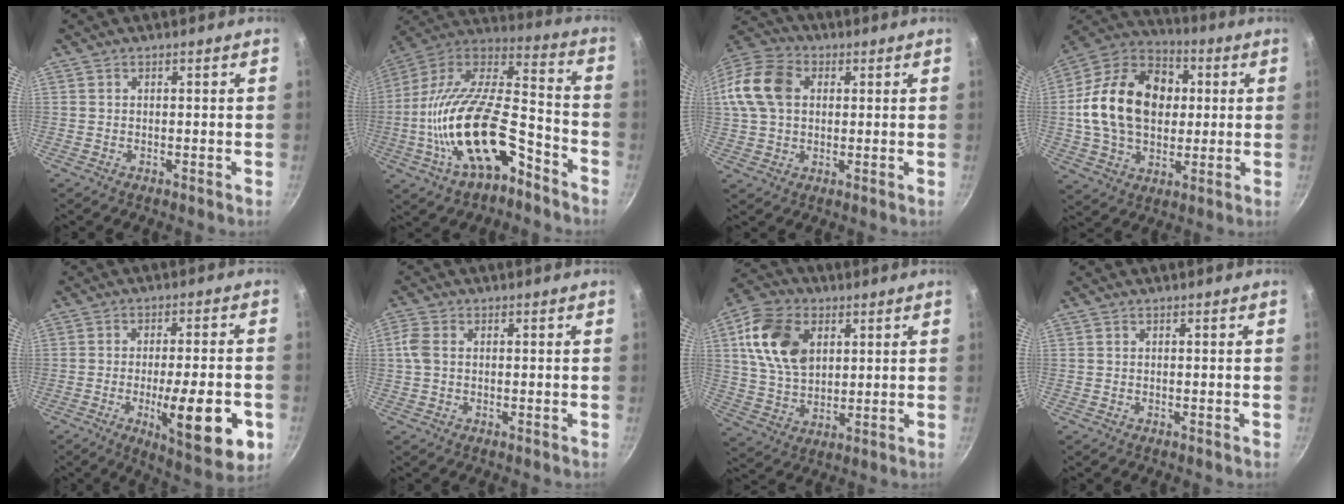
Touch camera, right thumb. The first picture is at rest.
{"total": 24.0, "force": [-9.6, 10.9, 19.1], "torque": [-0.327, 0.065, -0.180]}
{"total": 13.6, "force": [2.4, 10.0, 8.9], "torque": [-0.169, 0.023, 0.029]}
{"total": 21.9, "force": [2.2, 15.9, 14.9], "torque": [-0.229, 0.025, 0.028]}
{"total": 16.3, "force": [-4.9, 4.5, 14.9], "torque": [-0.192, 0.005, -0.065]}
{"total": 3.4, "force": [0.2, 2.4, 2.5], "torque": [-0.059, 0.007, -0.001]}
{"total": 14.4, "force": [4.3, 9.9, 9.6], "torque": [-0.158, -0.007, 0.079]}
{"total": 0.0}